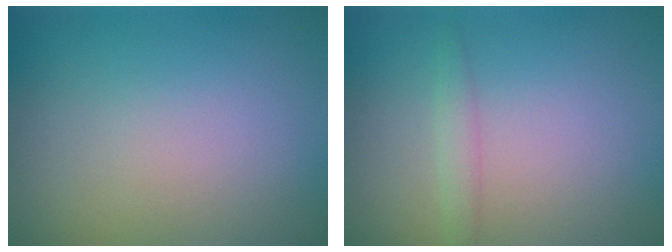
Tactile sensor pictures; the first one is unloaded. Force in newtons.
{"total": 1.3, "press": 1.3, "slide": 0.1}